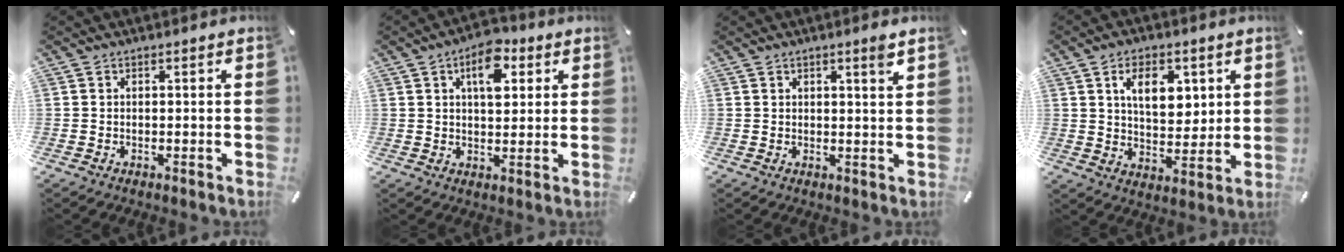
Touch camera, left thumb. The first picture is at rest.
{"total": 9.2, "force": [3.6, 5.3, 6.6], "torque": [-0.081, -0.007, 0.056]}
{"total": 2.3, "force": [1.6, 0.4, 1.7], "torque": [-0.027, -0.002, 0.025]}
{"total": 9.9, "force": [4.1, 6.2, 6.5], "torque": [-0.099, -0.005, 0.068]}